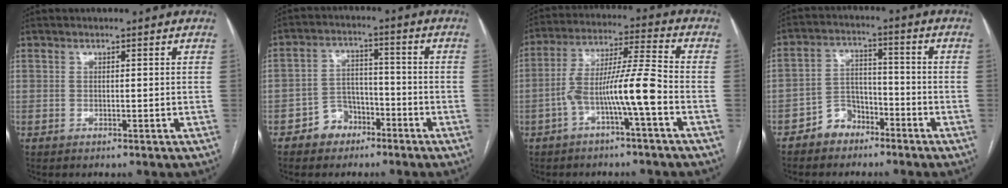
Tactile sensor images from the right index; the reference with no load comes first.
{"total": 5.7, "force": [-3.5, 4.3, 1.5], "torque": [-0.027, 0.018, -0.055]}
{"total": 10.4, "force": [-3.7, -0.1, 9.7], "torque": [-0.184, 0.026, -0.066]}
{"total": 5.8, "force": [-4.0, 3.9, 1.6], "torque": [-0.027, 0.018, -0.070]}